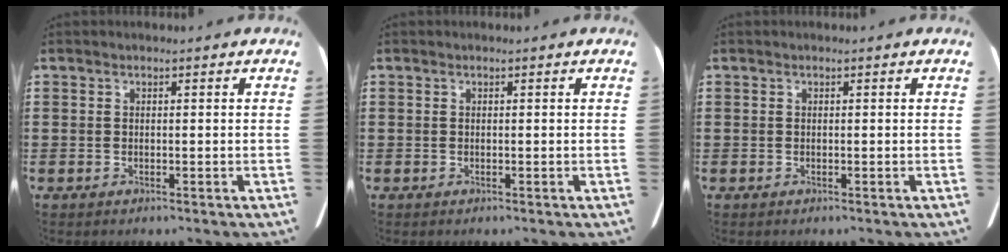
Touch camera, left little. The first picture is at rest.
{"total": 0.0}
{"total": 0.0}